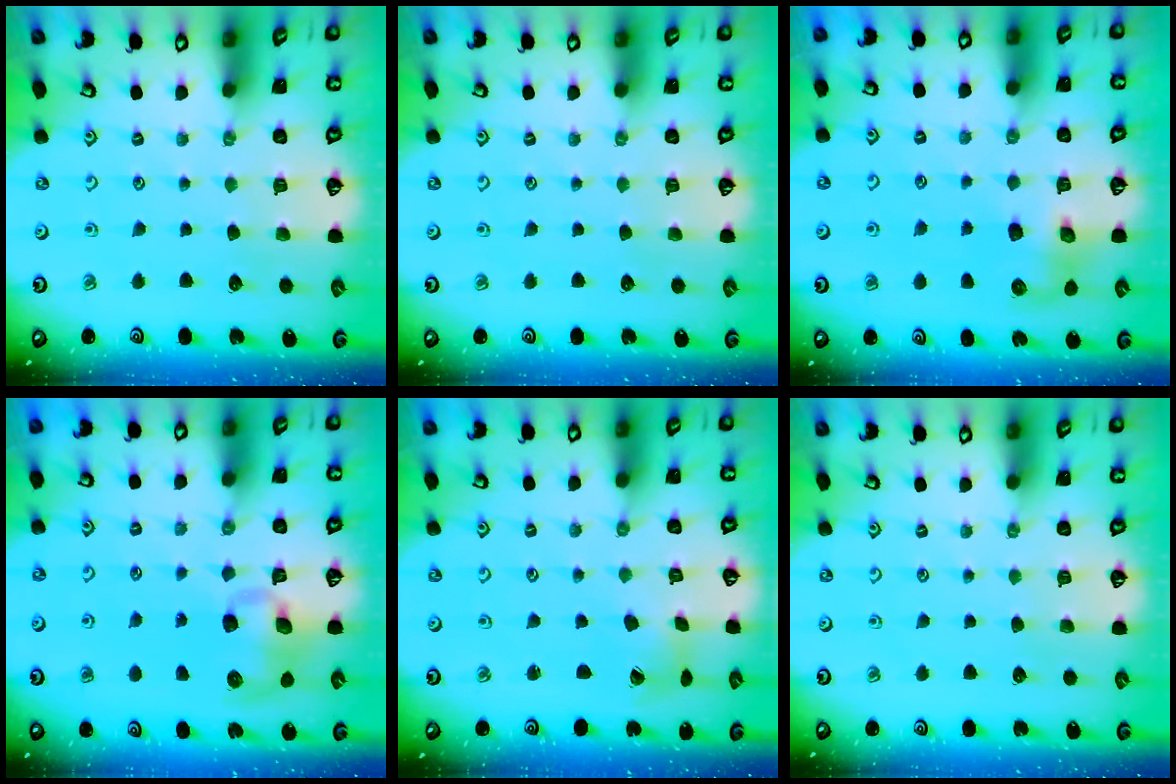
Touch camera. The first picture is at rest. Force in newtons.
{"total": 0.0}
{"total": 7.4, "press": 7.4, "slide": 0.8}
{"total": 9.6, "press": 9.5, "slide": 1.5}
{"total": 2.8, "press": 2.8, "slide": 0.4}
{"total": 0.0}